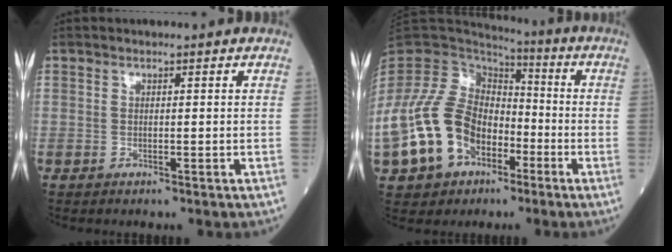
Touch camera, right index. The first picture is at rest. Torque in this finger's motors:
{"motor_torque": [2.14, 0.00, 1.05, 0.13]}